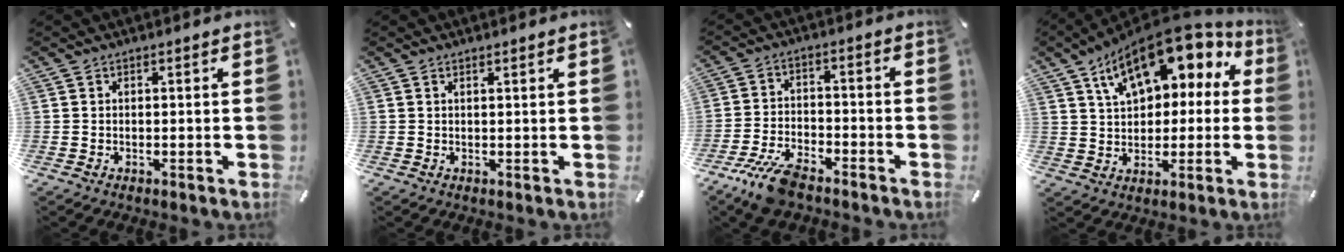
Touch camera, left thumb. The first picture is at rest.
{"total": 0.7, "force": [0.6, -0.1, 0.4], "torque": [-0.006, -0.002, 0.010]}
{"total": 9.0, "force": [-6.8, 3.0, 5.1], "torque": [-0.109, 0.025, -0.127]}
{"total": 15.6, "force": [8.6, 8.8, 9.7], "torque": [-0.167, -0.043, 0.153]}